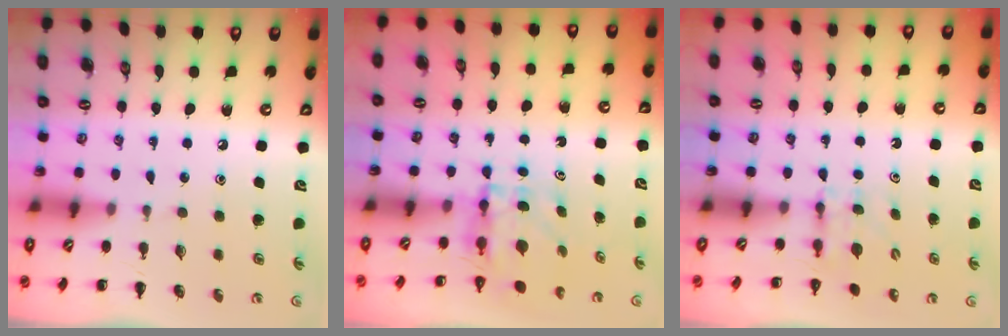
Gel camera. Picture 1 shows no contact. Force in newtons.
{"total": 3.9, "press": 3.9, "slide": 0.3}
{"total": 3.4, "press": 3.1, "slide": 1.4}